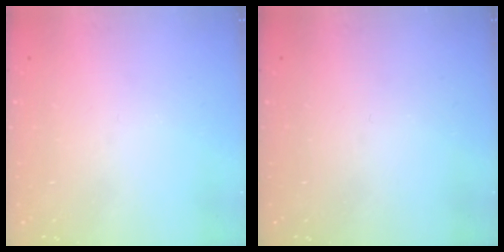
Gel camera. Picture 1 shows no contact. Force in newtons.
{"total": 0.0}